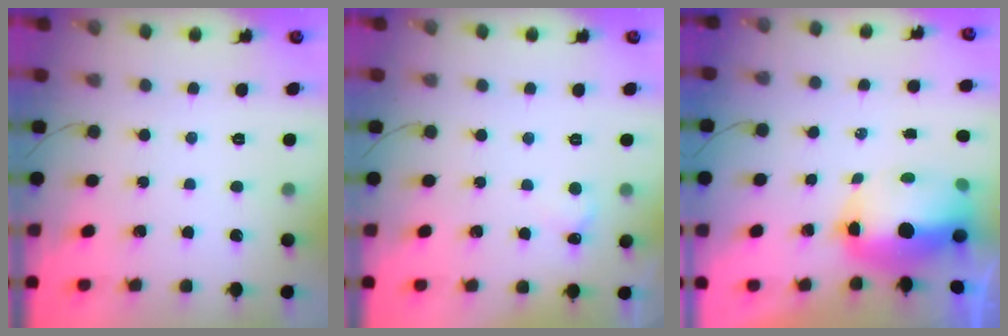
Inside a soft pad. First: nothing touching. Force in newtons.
{"total": 4.7, "press": 4.5, "slide": 1.3}
{"total": 12.2, "press": 11.8, "slide": 2.8}